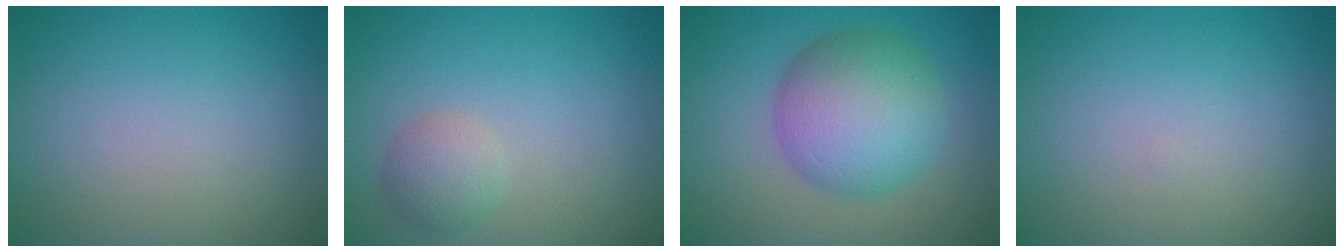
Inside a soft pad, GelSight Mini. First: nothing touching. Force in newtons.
{"total": 2.3, "press": 2.3, "slide": 0.2}
{"total": 8.4, "press": 8.4, "slide": 0.2}
{"total": 0.0}